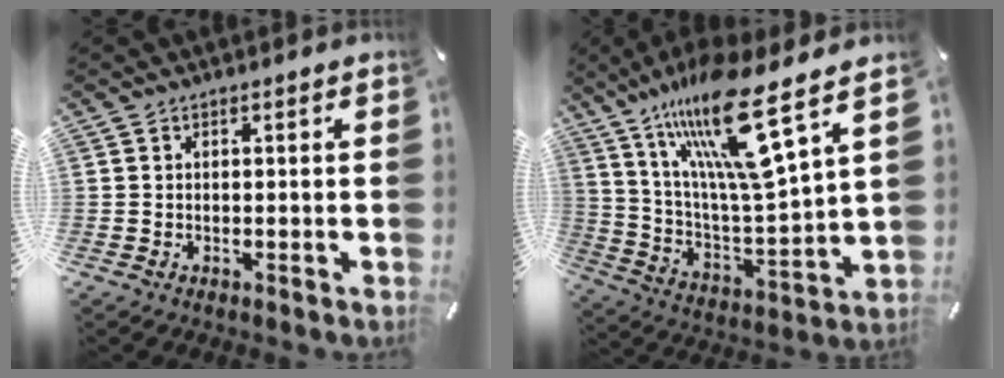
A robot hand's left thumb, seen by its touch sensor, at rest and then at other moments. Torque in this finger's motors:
{"motor_torque": [2.84, 2.17, 1.85, -0.92, 0.64]}